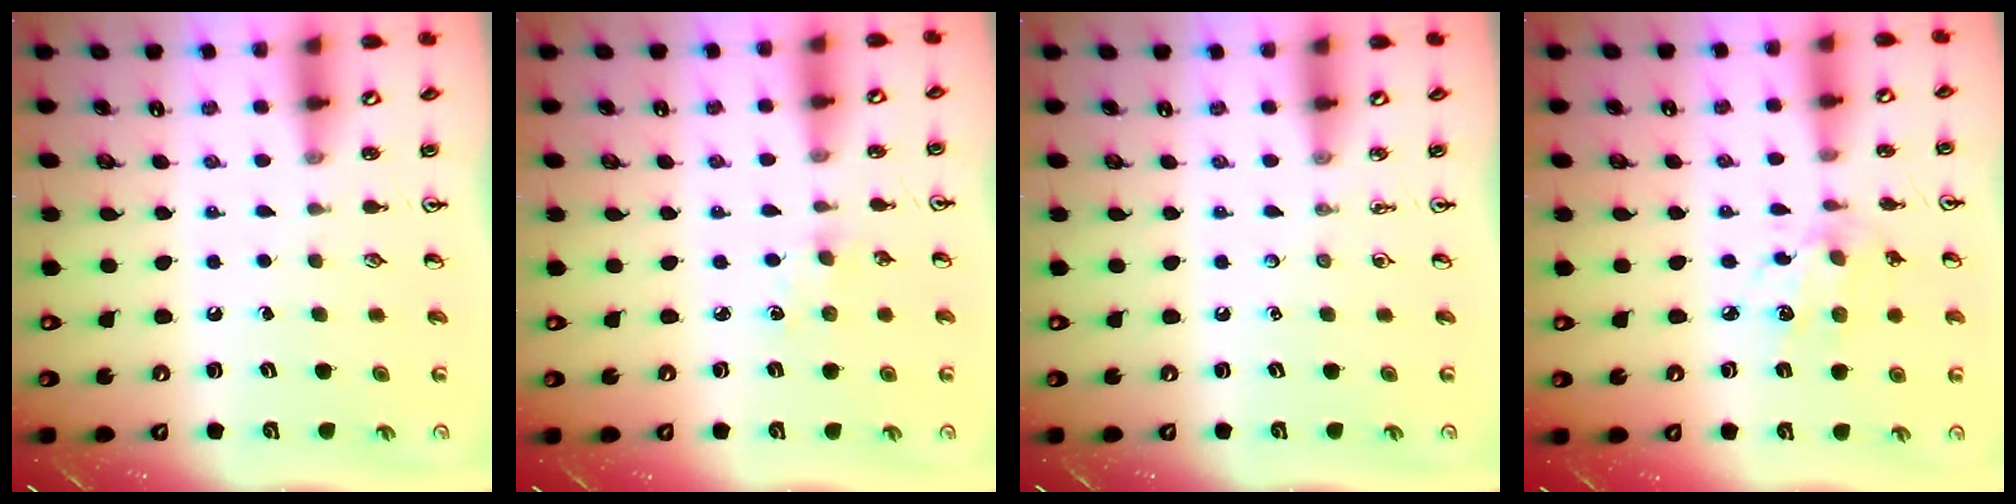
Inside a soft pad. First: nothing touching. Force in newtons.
{"total": 2.8, "press": 2.7, "slide": 0.4}
{"total": 0.0}
{"total": 7.9, "press": 7.9, "slide": 0.5}